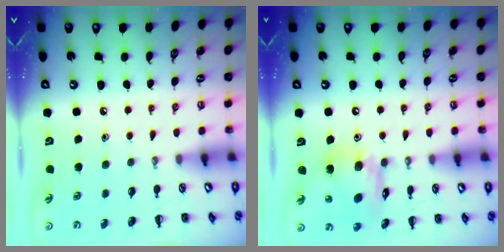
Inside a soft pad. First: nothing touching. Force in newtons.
{"total": 14.1, "press": 14.0, "slide": 1.8}